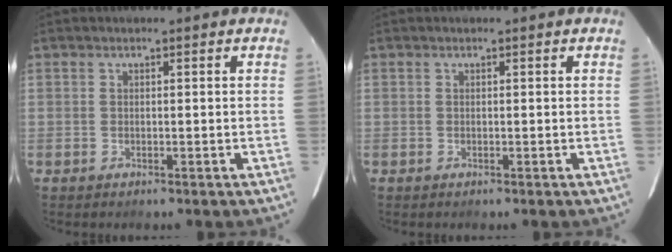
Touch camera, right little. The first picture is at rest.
{"total": 0.0}